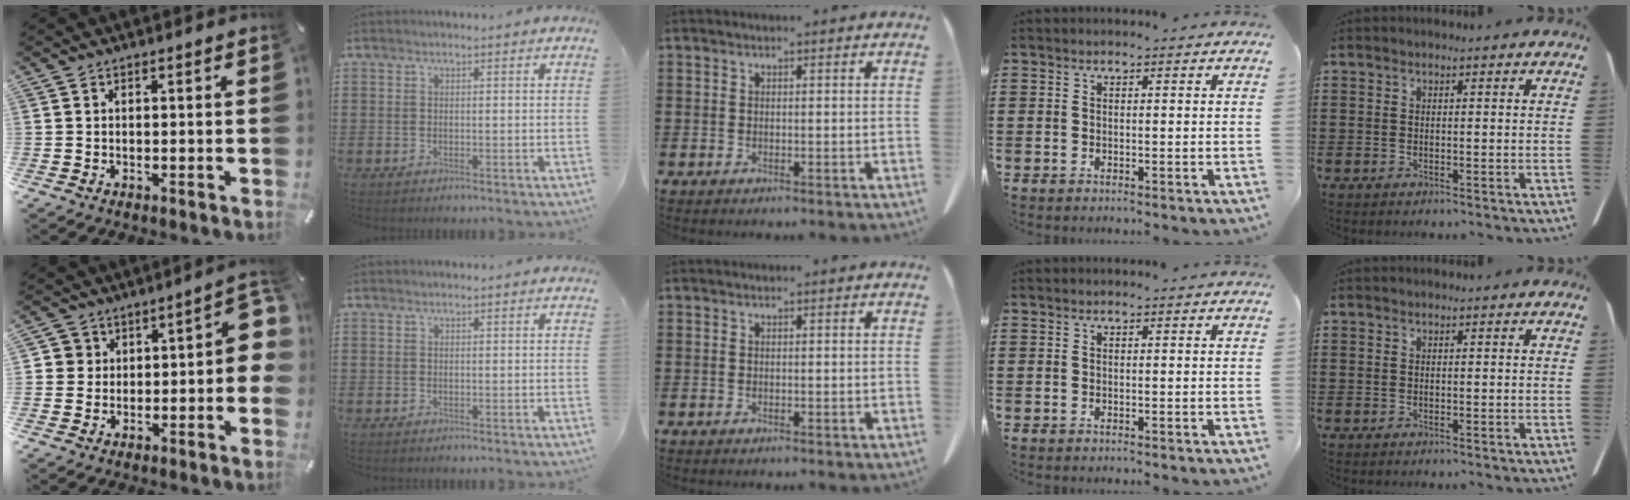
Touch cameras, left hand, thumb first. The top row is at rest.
{"thumb": {"total": 9.1, "force": [-0.2, 6.4, 6.5], "torque": [-0.077, 0.008, -0.004]}}